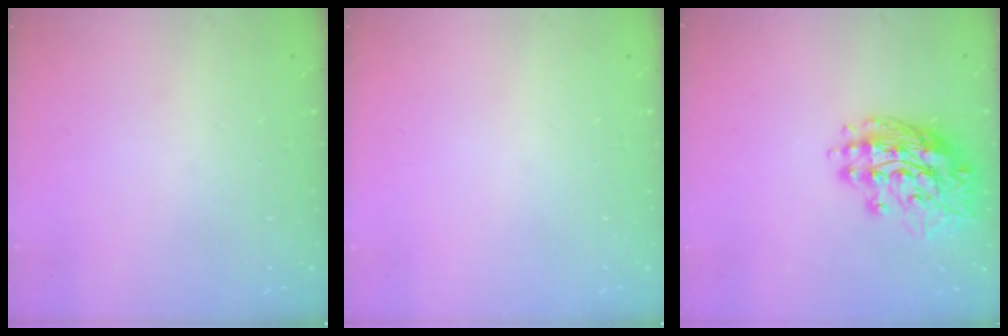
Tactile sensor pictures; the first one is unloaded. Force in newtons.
{"total": 0.0}
{"total": 15.0, "press": 14.9, "slide": 1.4}